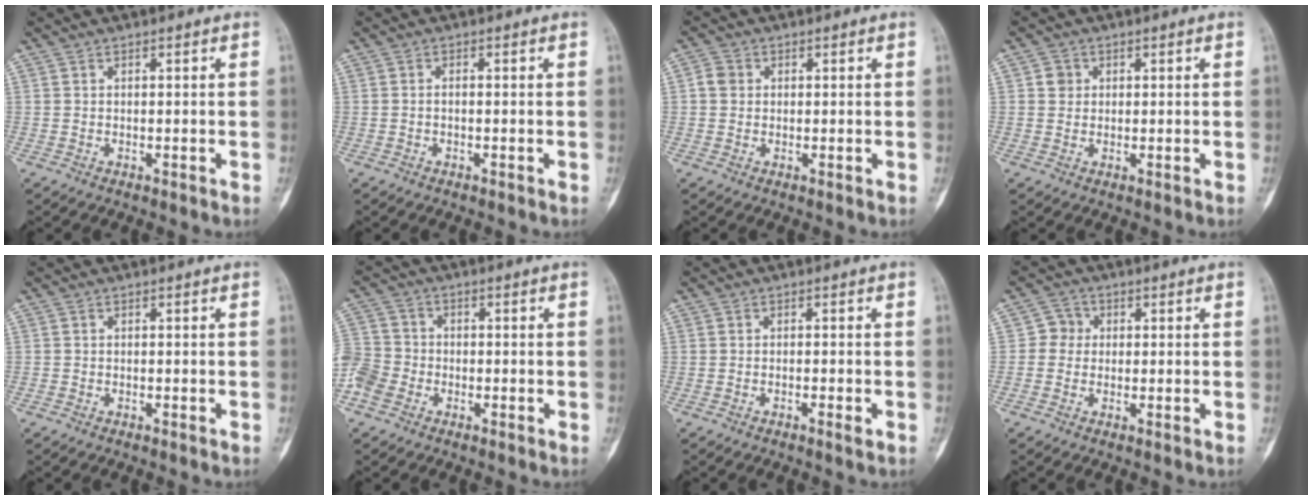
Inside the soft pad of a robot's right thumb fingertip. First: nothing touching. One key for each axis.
{"total": 0.6, "fx": -0.2, "fy": 0.3, "fz": 0.5, "tx": -0.005, "ty": 0.001, "tz": -0.008}
{"total": 2.6, "fx": 0.4, "fy": 2.3, "fz": 1.1, "tx": -0.008, "ty": 0.005, "tz": 0.002}
{"total": 2.2, "fx": 0.6, "fy": 2.1, "fz": 0.6, "tx": 0.006, "ty": 0.000, "tz": 0.006}
{"total": 0.0}
{"total": 7.5, "fx": -3.3, "fy": 6.1, "fz": 2.9, "tx": -0.059, "ty": 0.016, "tz": -0.071}
{"total": 1.3, "fx": -0.7, "fy": 0.2, "fz": 1.1, "tx": -0.021, "ty": 0.001, "tz": -0.015}
{"total": 3.2, "fx": 0.1, "fy": 3.1, "fz": 0.8, "tx": 0.016, "ty": 0.009, "tz": -0.009}